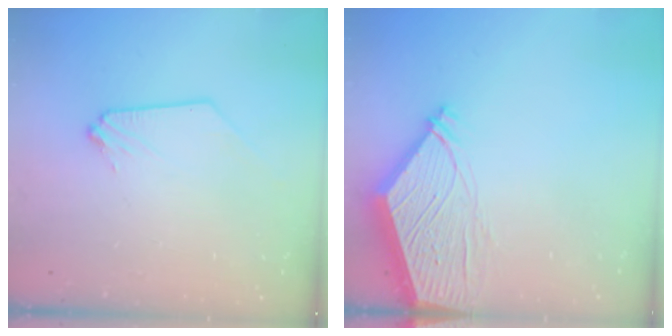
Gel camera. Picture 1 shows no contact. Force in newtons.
{"total": 8.9, "press": 8.8, "slide": 1.3}